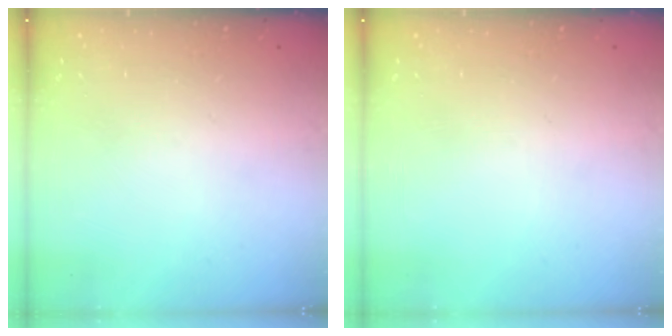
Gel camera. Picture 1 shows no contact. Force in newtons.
{"total": 0.0}